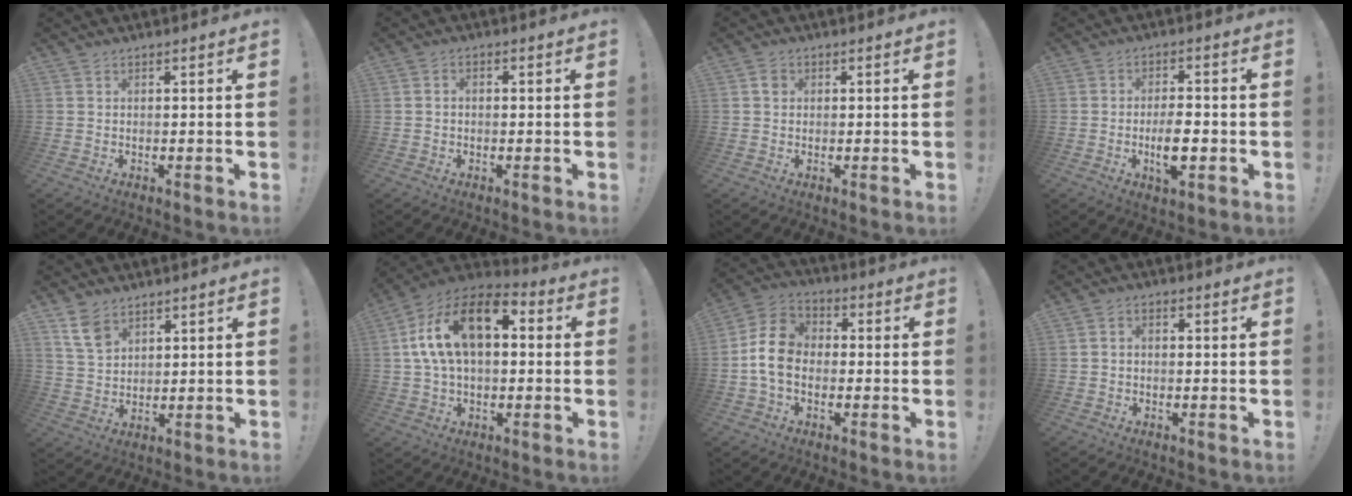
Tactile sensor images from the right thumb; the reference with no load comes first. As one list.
[{"total": 1.4, "force": [-0.7, 0.9, 0.9], "torque": [-0.019, 0.008, -0.012]}, {"total": 1.9, "force": [0.3, 1.6, 0.9], "torque": [-0.006, -0.001, 0.004]}, {"total": 7.4, "force": [-2.2, 3.4, 6.2], "torque": [-0.104, 0.002, -0.040]}, {"total": 7.5, "force": [4.8, 4.4, 3.7], "torque": [-0.065, -0.019, 0.095]}, {"total": 18.7, "force": [5.2, 10.8, 14.3], "torque": [-0.256, -0.005, 0.090]}, {"total": 11.2, "force": [-1.6, 8.7, 7.0], "torque": [-0.125, 0.031, -0.021]}, {"total": 1.7, "force": [-0.9, 1.1, 1.0], "torque": [-0.021, 0.009, -0.015]}]